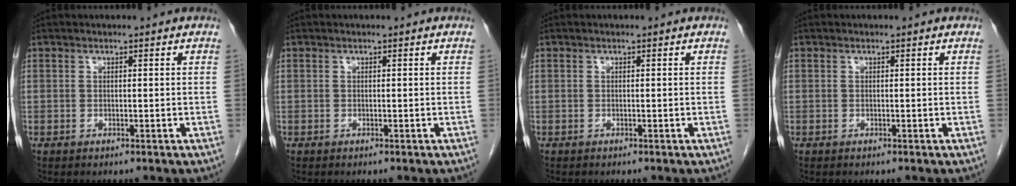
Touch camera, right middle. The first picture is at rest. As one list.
[{"total": 0.0}, {"total": 0.0}, {"total": 0.0}]